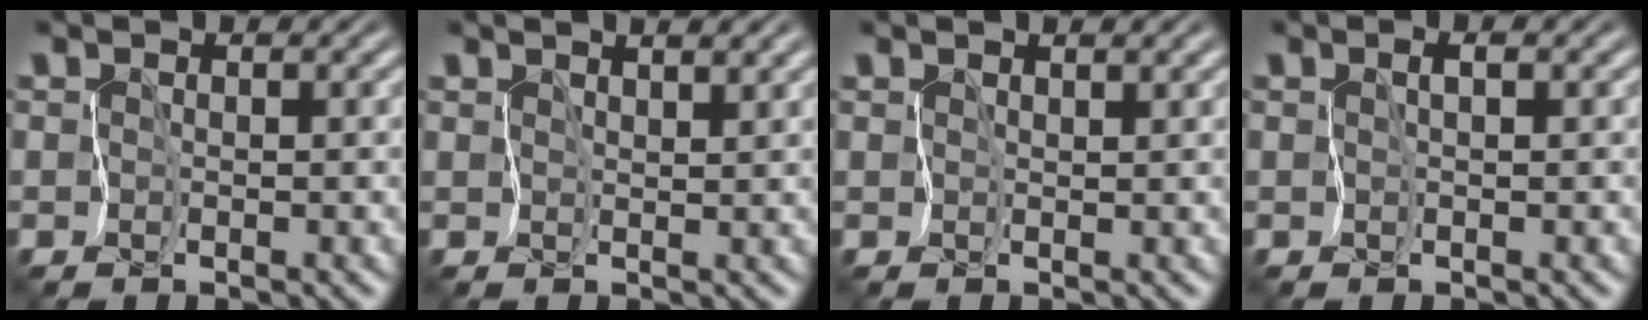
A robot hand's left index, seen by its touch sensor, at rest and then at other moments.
{"total": 4.2, "force": [2.8, 1.6, 2.6], "torque": [-0.028, 0.015, 0.034]}
{"total": 1.6, "force": [1.2, 0.5, 1.0], "torque": [-0.010, 0.002, 0.022]}
{"total": 0.9, "force": [0.2, 0.2, 0.8], "torque": [-0.013, 0.002, 0.006]}